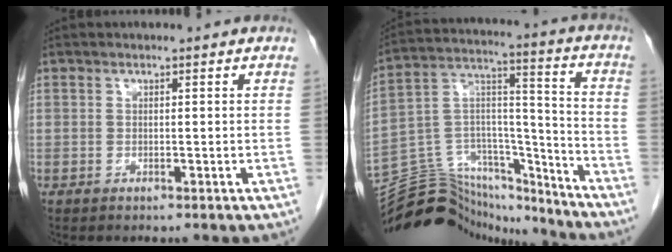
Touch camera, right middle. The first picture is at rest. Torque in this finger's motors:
{"motor_torque": [-0.06, -0.34, -0.02, -0.08]}